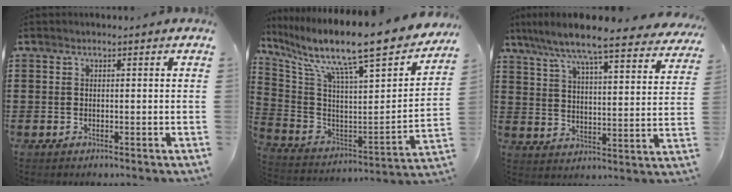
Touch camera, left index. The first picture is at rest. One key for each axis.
{"total": 12.9, "fx": 10.2, "fy": 1.0, "fz": 7.8, "tx": -0.153, "ty": -0.084, "tz": 0.155}
{"total": 7.7, "fx": 6.9, "fy": -0.3, "fz": 3.4, "tx": -0.097, "ty": -0.045, "tz": 0.113}